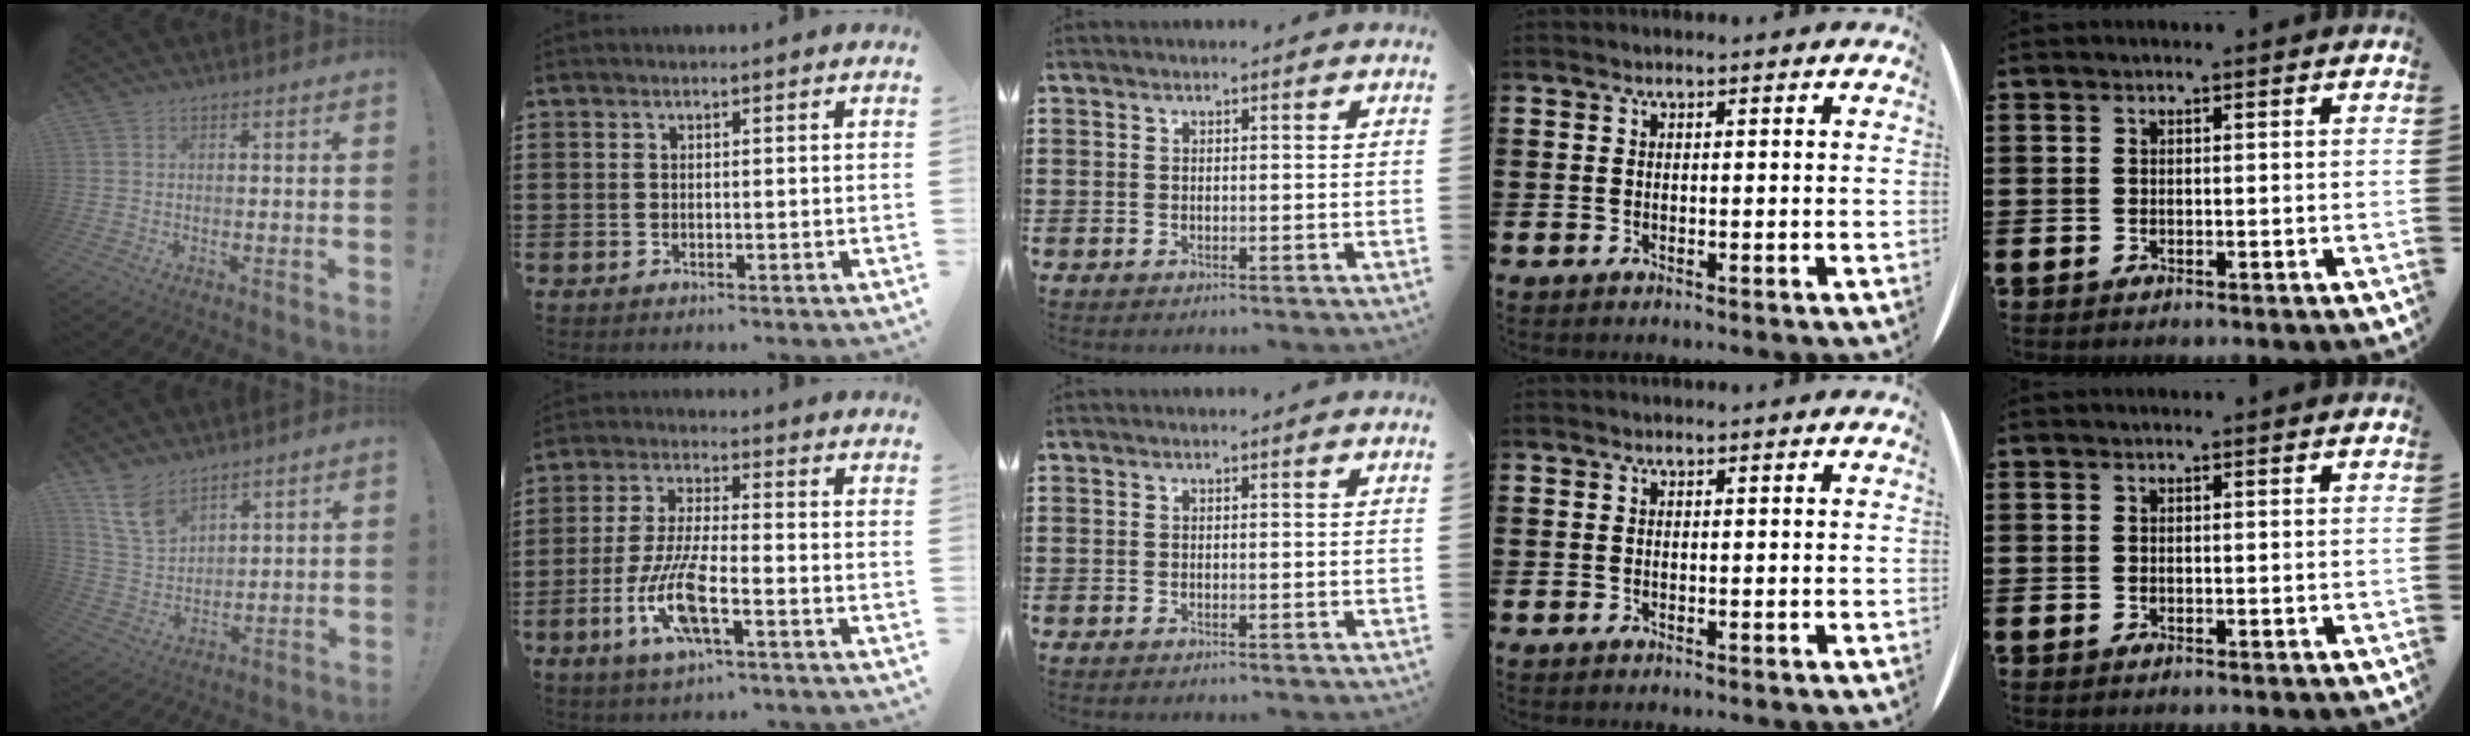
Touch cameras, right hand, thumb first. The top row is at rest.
{"thumb": {"total": 10.4, "force": [7.8, 5.4, 4.3], "torque": [-0.087, -0.043, 0.155]}, "index": {"total": 9.5, "force": [-3.9, 2.4, 8.3], "torque": [-0.188, -0.014, -0.076]}}